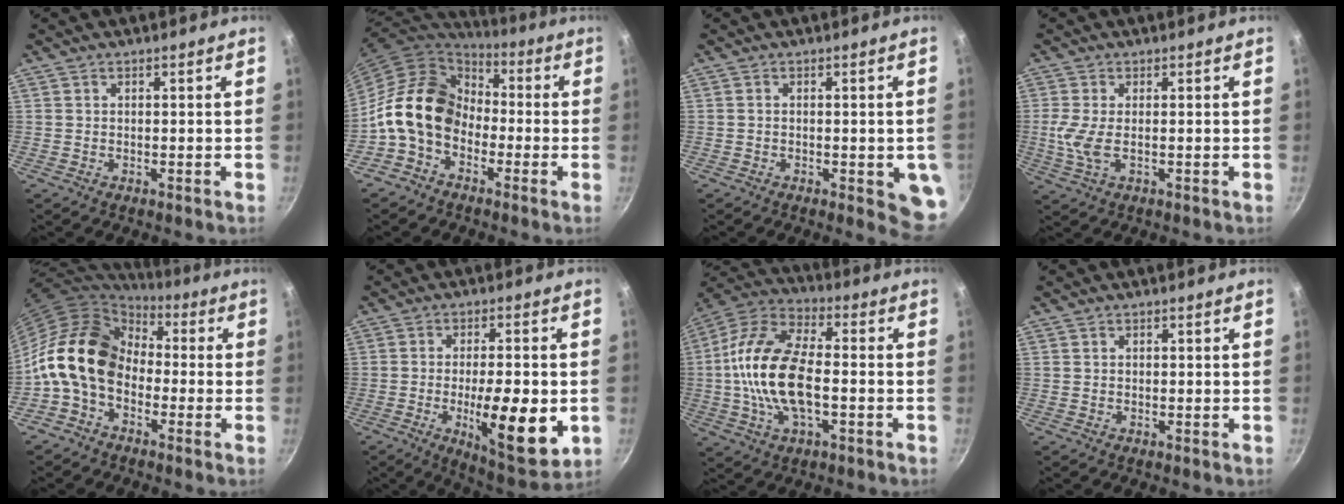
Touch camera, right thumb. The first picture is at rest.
{"total": 14.9, "force": [-3.2, 11.3, 9.2], "torque": [-0.130, 0.052, -0.086]}
{"total": 6.8, "force": [-1.5, 2.7, 6.1], "torque": [-0.047, 0.002, -0.016]}
{"total": 4.7, "force": [-0.1, 2.0, 4.3], "torque": [-0.103, -0.004, -0.004]}
{"total": 15.5, "force": [-1.7, 11.4, 10.4], "torque": [-0.162, 0.041, -0.055]}
{"total": 15.7, "force": [-3.4, 5.0, 14.5], "torque": [-0.204, -0.004, -0.046]}
{"total": 18.2, "force": [-2.0, 9.3, 15.6], "torque": [-0.291, 0.037, -0.054]}
{"total": 0.0}